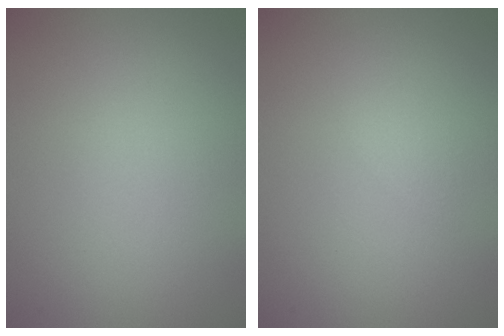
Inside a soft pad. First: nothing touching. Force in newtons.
{"total": 0.7, "press": 0.7, "slide": 0.1}